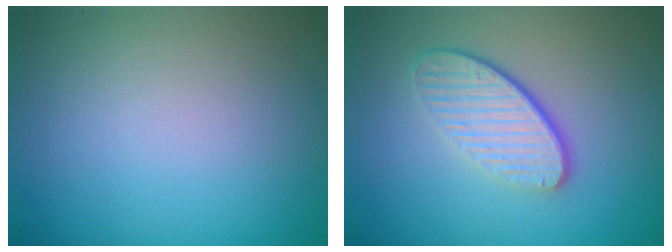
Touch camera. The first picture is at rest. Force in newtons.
{"total": 4.4, "press": 3.0, "slide": 3.2}